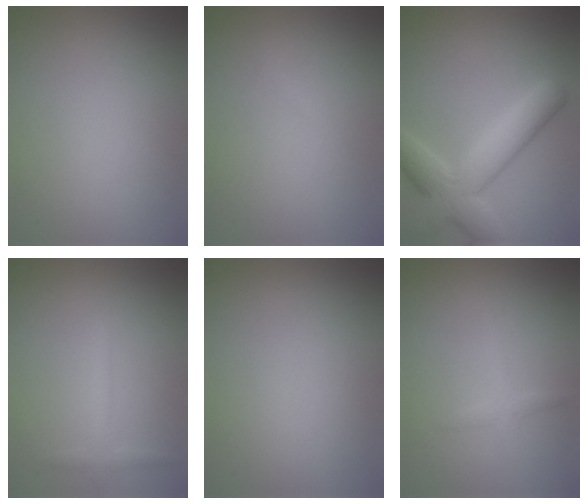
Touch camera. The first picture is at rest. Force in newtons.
{"total": 0.5, "press": 0.5, "slide": 0.1}
{"total": 7.3, "press": 7.3, "slide": 0.3}
{"total": 1.6, "press": 1.6, "slide": 0.1}
{"total": 0.0}
{"total": 1.3, "press": 1.3, "slide": 0.1}